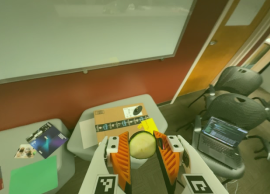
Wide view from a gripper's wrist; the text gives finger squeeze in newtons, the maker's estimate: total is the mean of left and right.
{"total": 8.7, "left": 8.8, "right": 8.5}